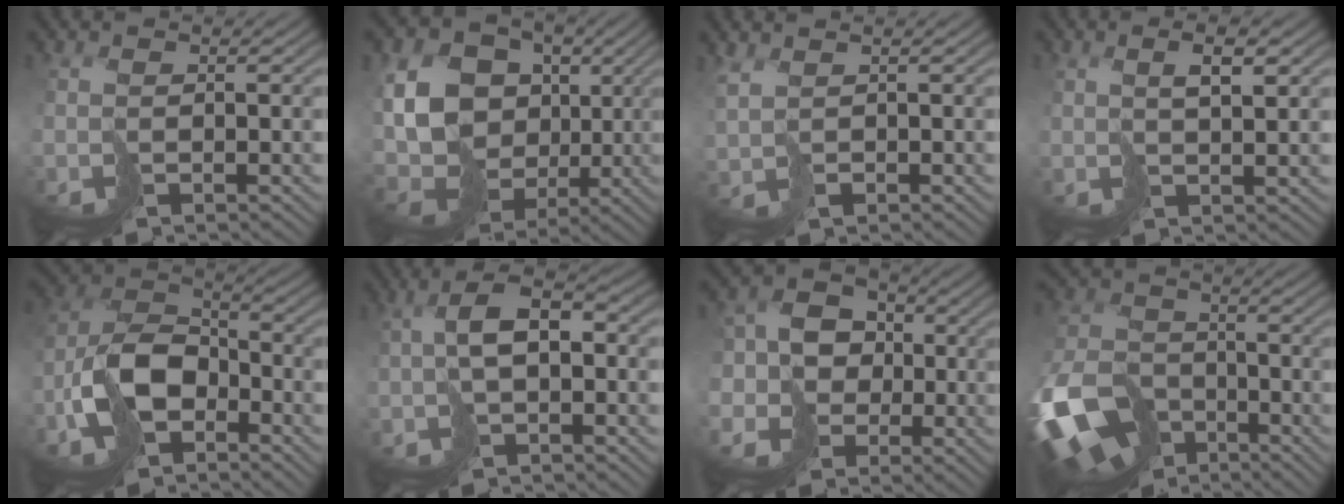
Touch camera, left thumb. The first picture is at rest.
{"total": 15.9, "force": [0.6, 13.3, 8.8], "torque": [-0.230, -0.005, 0.020]}
{"total": 1.9, "force": [1.8, 0.5, 0.5], "torque": [-0.020, 0.005, 0.040]}
{"total": 3.4, "force": [1.8, 0.7, 2.8], "torque": [-0.049, 0.007, 0.035]}
{"total": 10.8, "force": [-5.1, 6.7, 6.8], "torque": [-0.158, -0.013, -0.108]}
{"total": 6.1, "force": [-0.3, 2.8, 5.4], "torque": [-0.104, 0.014, -0.006]}
{"total": 10.6, "force": [-1.6, 9.4, 4.6], "torque": [-0.126, -0.010, -0.047]}
{"total": 16.1, "force": [-8.4, 10.8, 8.5], "torque": [-0.253, -0.049, -0.148]}